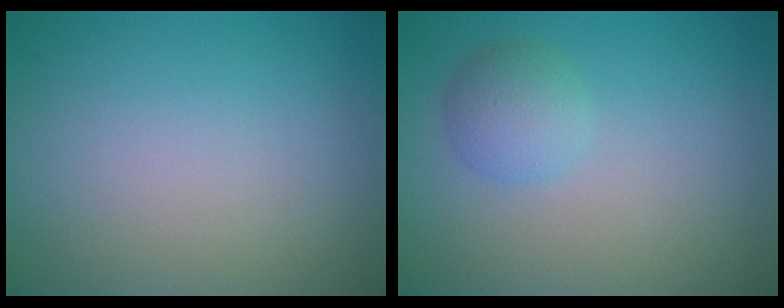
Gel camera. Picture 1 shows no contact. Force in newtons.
{"total": 2.2, "press": 2.2, "slide": 0.1}